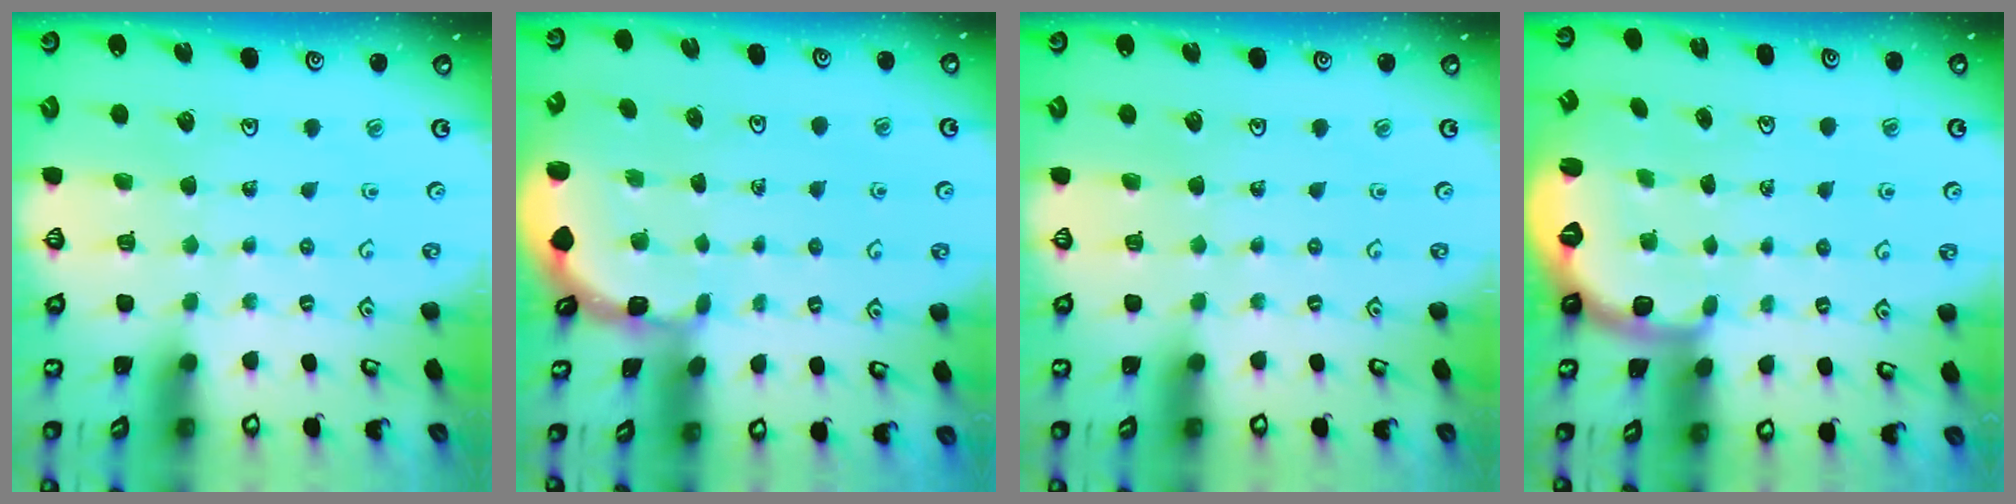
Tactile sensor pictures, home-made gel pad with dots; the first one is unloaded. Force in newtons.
{"total": 1.1, "press": 1.1, "slide": 0.3}
{"total": 0.0}
{"total": 2.7, "press": 1.6, "slide": 2.1}